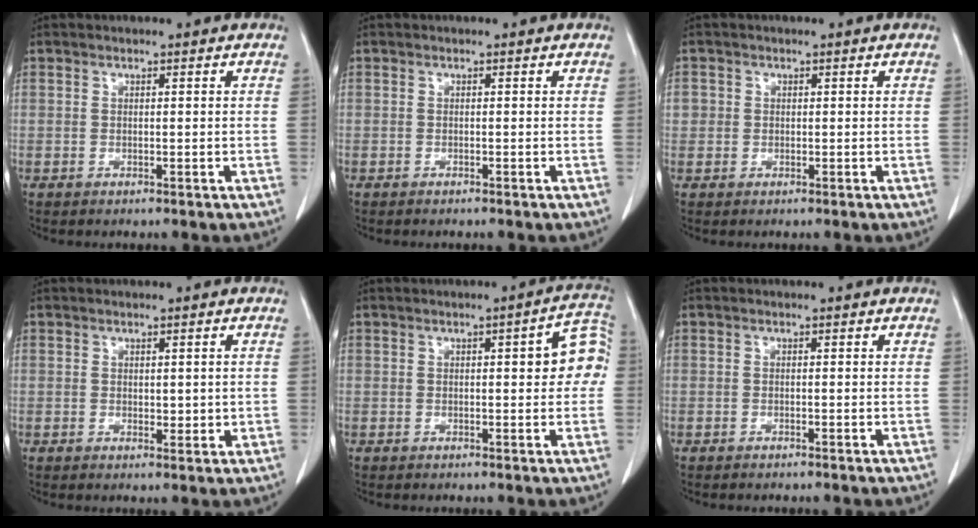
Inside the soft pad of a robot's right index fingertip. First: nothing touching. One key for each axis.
{"total": 0.0}
{"total": 1.7, "fx": 0.2, "fy": 1.6, "fz": 0.2, "tx": 0.007, "ty": 0.003, "tz": 0.001}
{"total": 2.0, "fx": 0.3, "fy": 1.2, "fz": 1.6, "tx": -0.018, "ty": -0.005, "tz": 0.008}
{"total": 6.7, "fx": 0.9, "fy": 1.8, "fz": 6.4, "tx": -0.070, "ty": 0.023, "tz": 0.004}
{"total": 0.0}